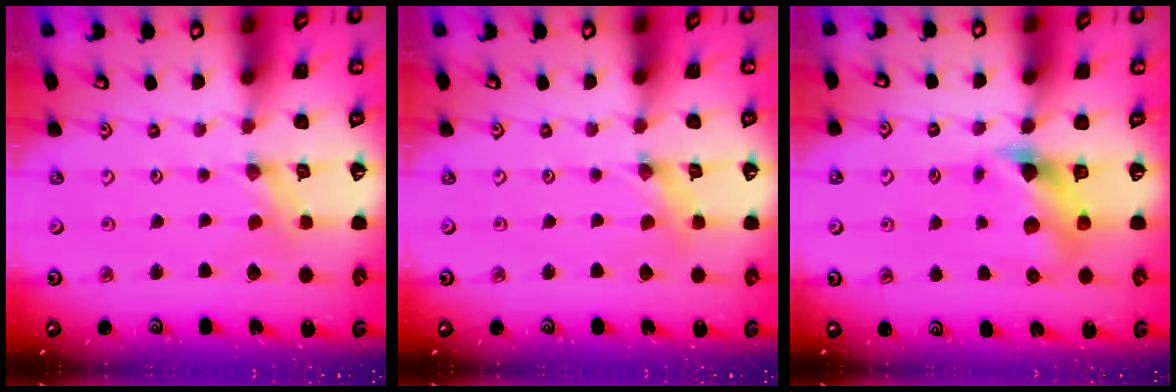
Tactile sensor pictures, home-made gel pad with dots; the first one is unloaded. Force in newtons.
{"total": 0.5, "press": 0.5, "slide": 0.1}
{"total": 7.3, "press": 7.3, "slide": 0.6}